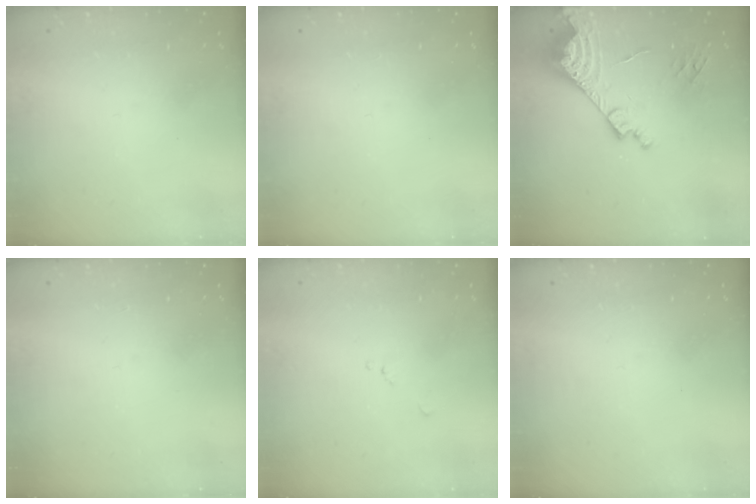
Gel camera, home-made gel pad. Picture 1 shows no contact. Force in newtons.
{"total": 0.0}
{"total": 16.4, "press": 16.3, "slide": 2.0}
{"total": 1.0, "press": 0.9, "slide": 0.1}
{"total": 7.7, "press": 7.6, "slide": 0.7}
{"total": 0.0}